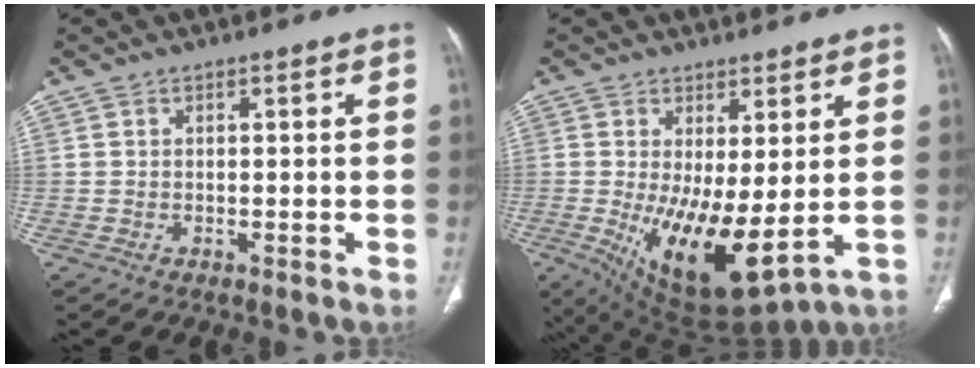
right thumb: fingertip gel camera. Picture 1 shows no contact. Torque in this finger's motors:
{"motor_torque": [3.22, 1.79, 1.29, -0.82, 0.51]}